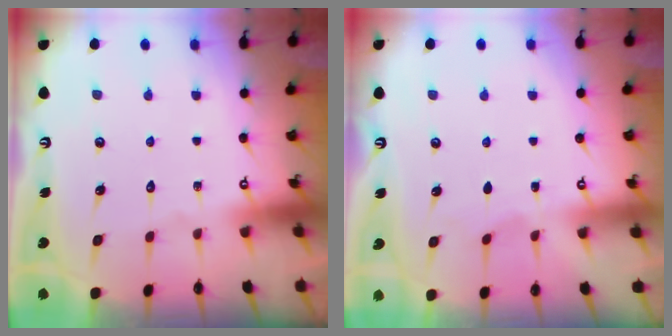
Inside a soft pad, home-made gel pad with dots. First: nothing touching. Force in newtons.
{"total": 2.7, "press": 2.7, "slide": 0.2}